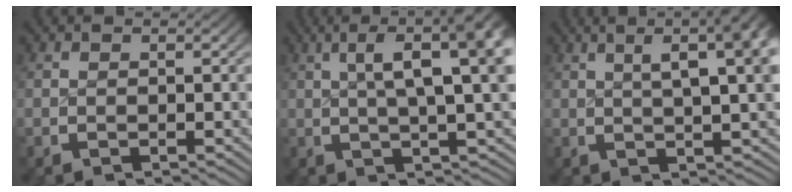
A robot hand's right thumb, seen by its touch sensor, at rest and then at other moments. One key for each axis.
{"total": 11.0, "fx": 4.0, "fy": 4.9, "fz": 9.0, "tx": -0.106, "ty": 0.030, "tz": 0.042}
{"total": 10.2, "fx": 4.3, "fy": 4.3, "fz": 8.2, "tx": -0.083, "ty": 0.040, "tz": 0.047}